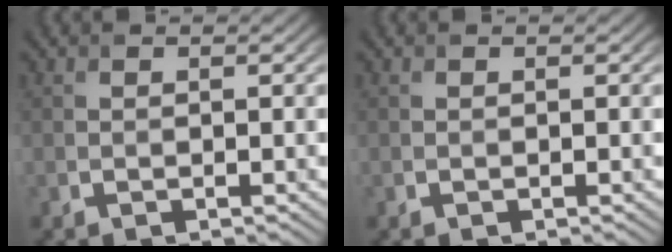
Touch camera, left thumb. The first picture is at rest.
{"total": 0.0}